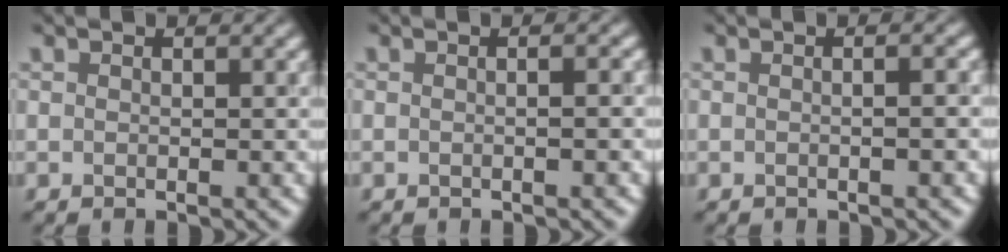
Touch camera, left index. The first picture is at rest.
{"total": 2.3, "force": [0.3, 1.1, 2.0], "torque": [-0.003, 0.003, -0.015]}
{"total": 2.6, "force": [0.3, 1.3, 2.3], "torque": [-0.003, 0.006, -0.019]}